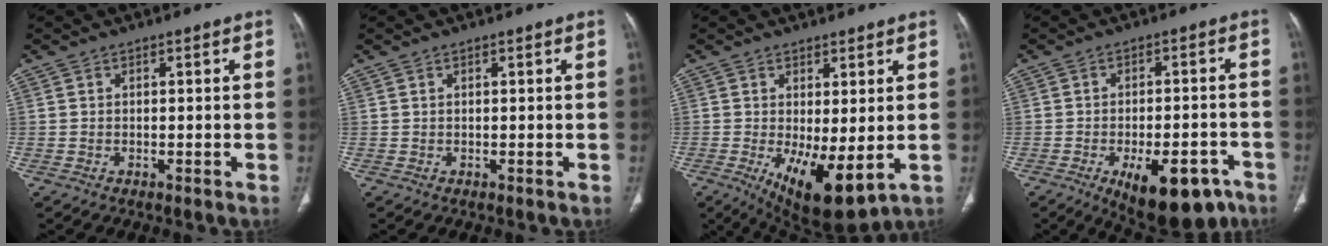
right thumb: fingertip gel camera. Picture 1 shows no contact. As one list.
[{"total": 0.0}, {"total": 11.0, "force": [-1.9, 4.2, 10.0], "torque": [-0.161, -0.025, -0.012]}, {"total": 15.2, "force": [-8.2, 6.7, 10.9], "torque": [-0.108, 0.032, -0.103]}]